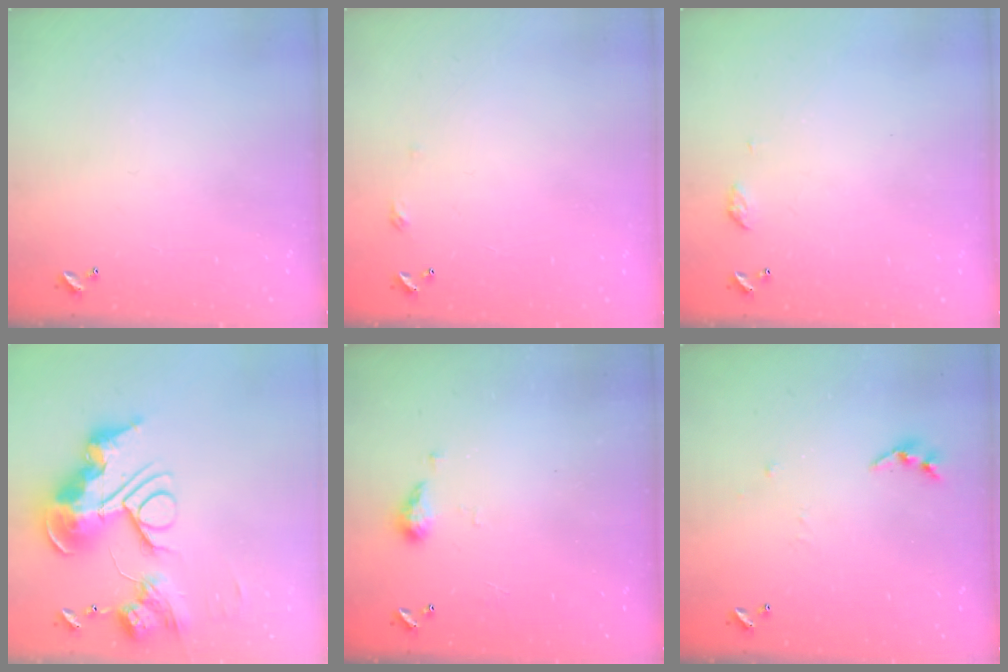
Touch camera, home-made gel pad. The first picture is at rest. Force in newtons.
{"total": 2.7, "press": 2.6, "slide": 0.4}
{"total": 4.6, "press": 4.5, "slide": 0.6}
{"total": 0.9, "press": 0.9, "slide": 0.0}
{"total": 3.8, "press": 3.7, "slide": 0.6}
{"total": 4.7, "press": 4.7, "slide": 0.4}